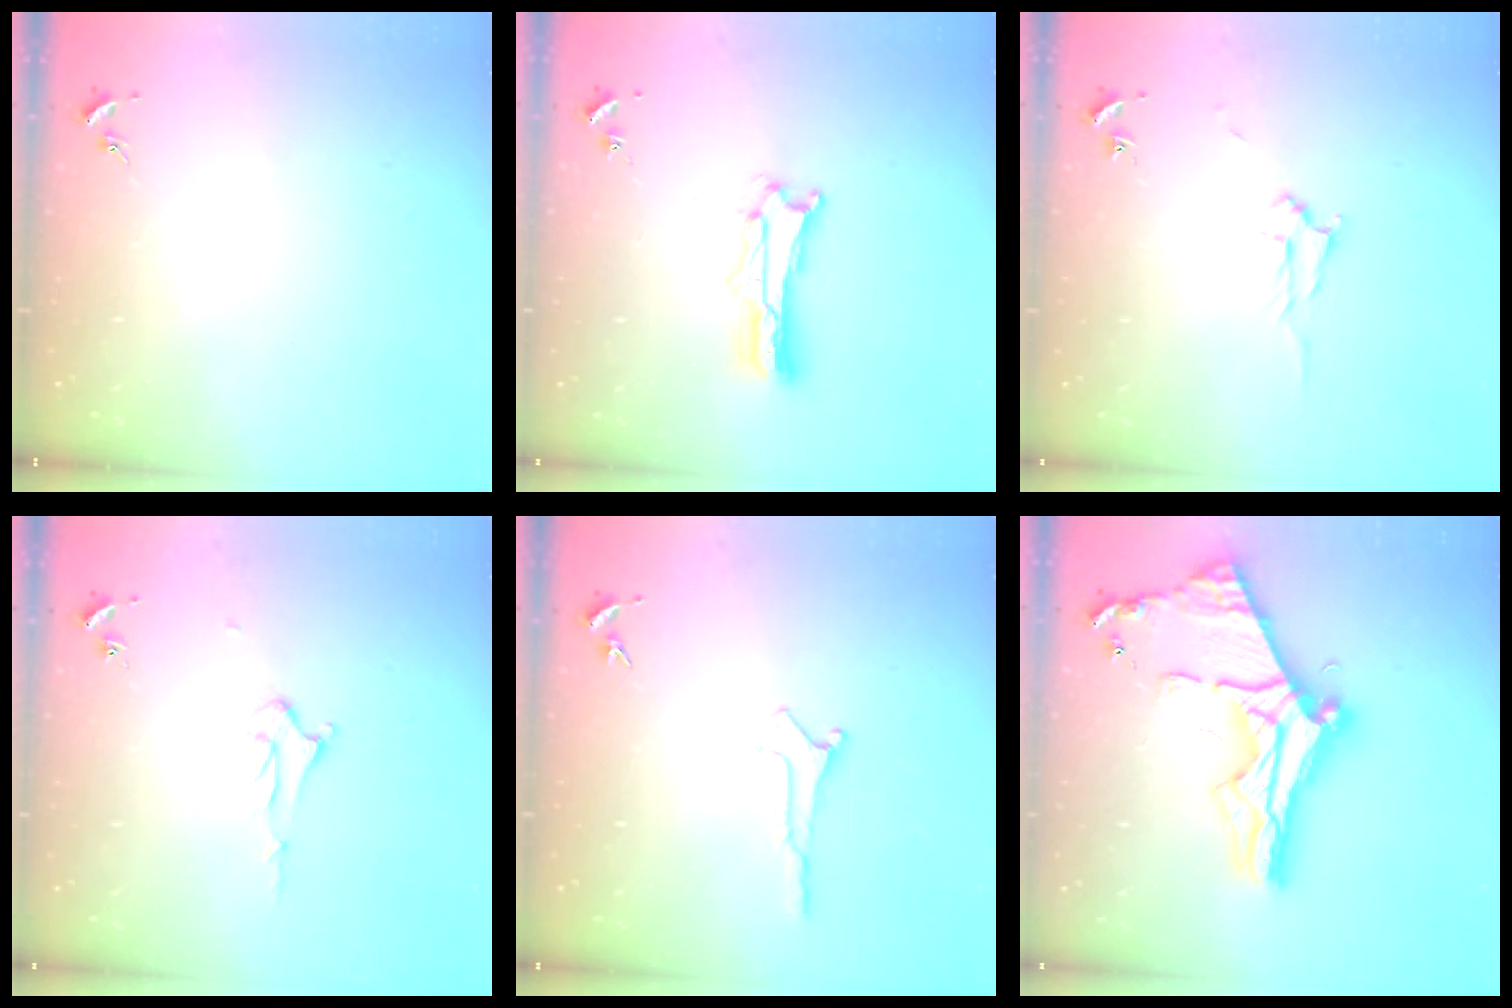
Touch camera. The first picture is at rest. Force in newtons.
{"total": 1.6, "press": 1.5, "slide": 0.3}
{"total": 2.0, "press": 2.0, "slide": 0.3}
{"total": 2.1, "press": 2.1, "slide": 0.3}
{"total": 0.0}
{"total": 12.9, "press": 12.9, "slide": 1.3}